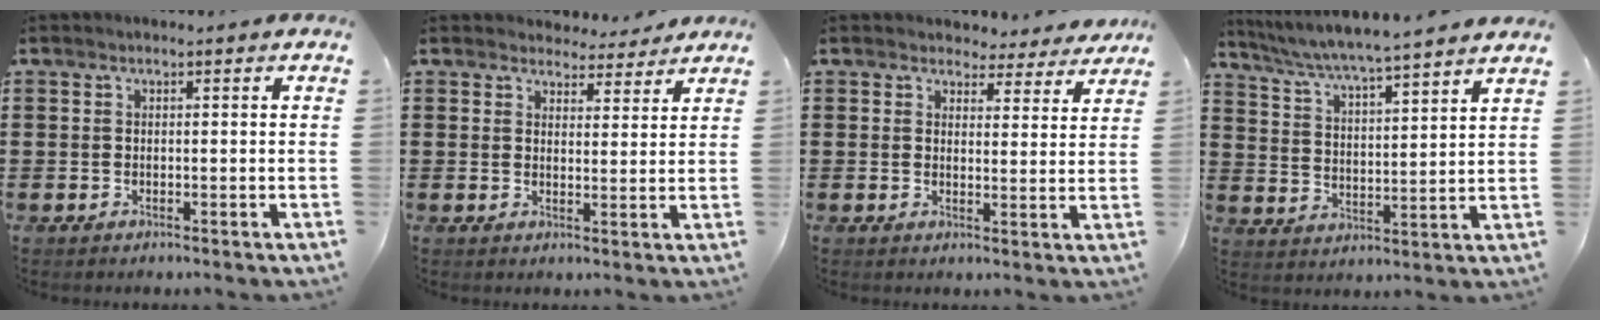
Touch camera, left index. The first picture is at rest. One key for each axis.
{"total": 3.9, "fx": 3.7, "fy": 1.1, "fz": 0.5, "tx": -0.014, "ty": -0.014, "tz": 0.068}
{"total": 3.6, "fx": 3.4, "fy": 1.0, "fz": 0.5, "tx": -0.016, "ty": -0.011, "tz": 0.062}
{"total": 4.8, "fx": 4.5, "fy": -0.9, "fz": 1.3, "tx": -0.048, "ty": -0.035, "tz": 0.072}